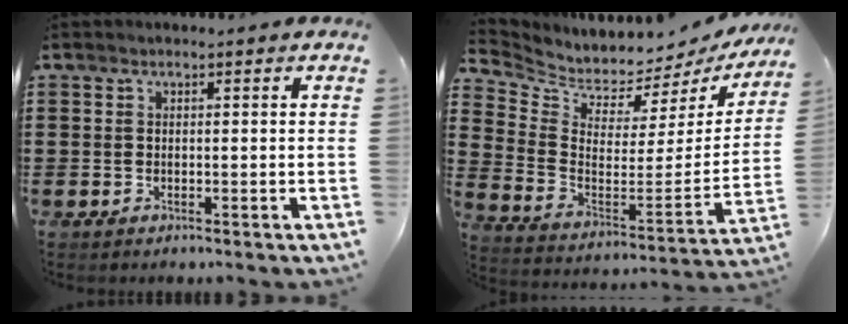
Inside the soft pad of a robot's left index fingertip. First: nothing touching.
{"total": 4.7, "force": [4.6, 0.6, 0.1], "torque": [-0.039, -0.060, 0.074]}